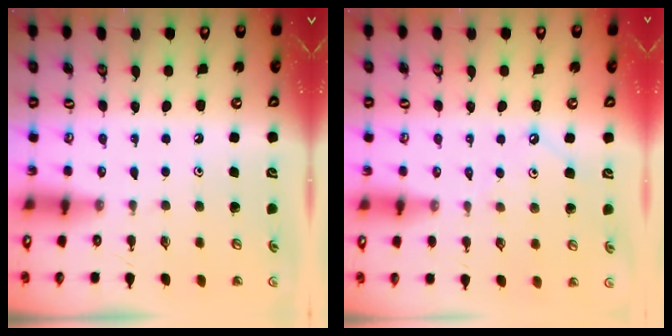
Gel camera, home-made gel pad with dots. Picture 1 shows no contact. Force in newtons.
{"total": 2.5, "press": 2.5, "slide": 0.4}